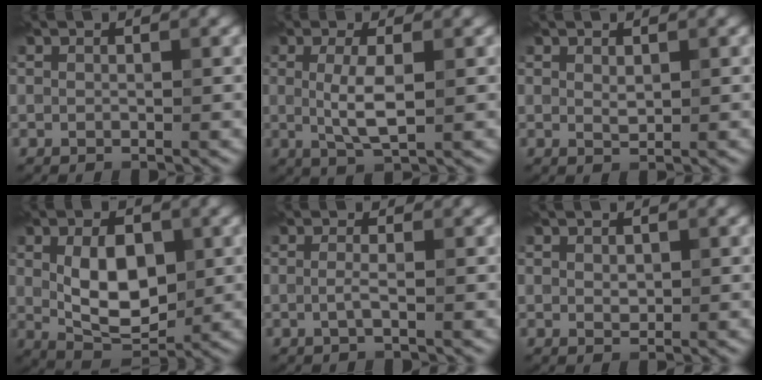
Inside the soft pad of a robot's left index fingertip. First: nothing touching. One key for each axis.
{"total": 3.2, "fx": 0.0, "fy": 0.8, "fz": 3.1, "tx": -0.067, "ty": -0.006, "tz": 0.002}
{"total": 0.7, "fx": 0.3, "fy": 0.4, "fz": 0.5, "tx": -0.012, "ty": -0.004, "tz": 0.011}
{"total": 6.8, "fx": 0.2, "fy": 4.0, "fz": 5.5, "tx": -0.103, "ty": -0.008, "tz": 0.008}
{"total": 1.0, "fx": -0.5, "fy": 0.0, "fz": 0.8, "tx": -0.021, "ty": -0.007, "tz": -0.011}
{"total": 0.8, "fx": 0.0, "fy": 0.6, "fz": 0.6, "tx": -0.010, "ty": -0.005, "tz": 0.005}